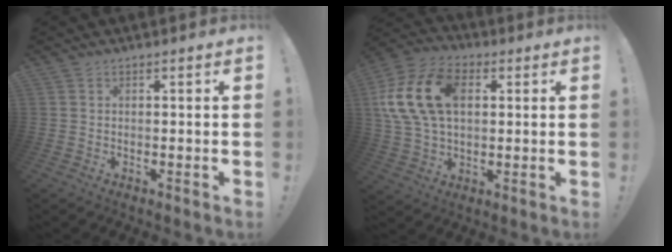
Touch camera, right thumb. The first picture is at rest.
{"total": 19.5, "force": [4.3, 13.1, 13.8], "torque": [-0.267, 0.002, 0.076]}